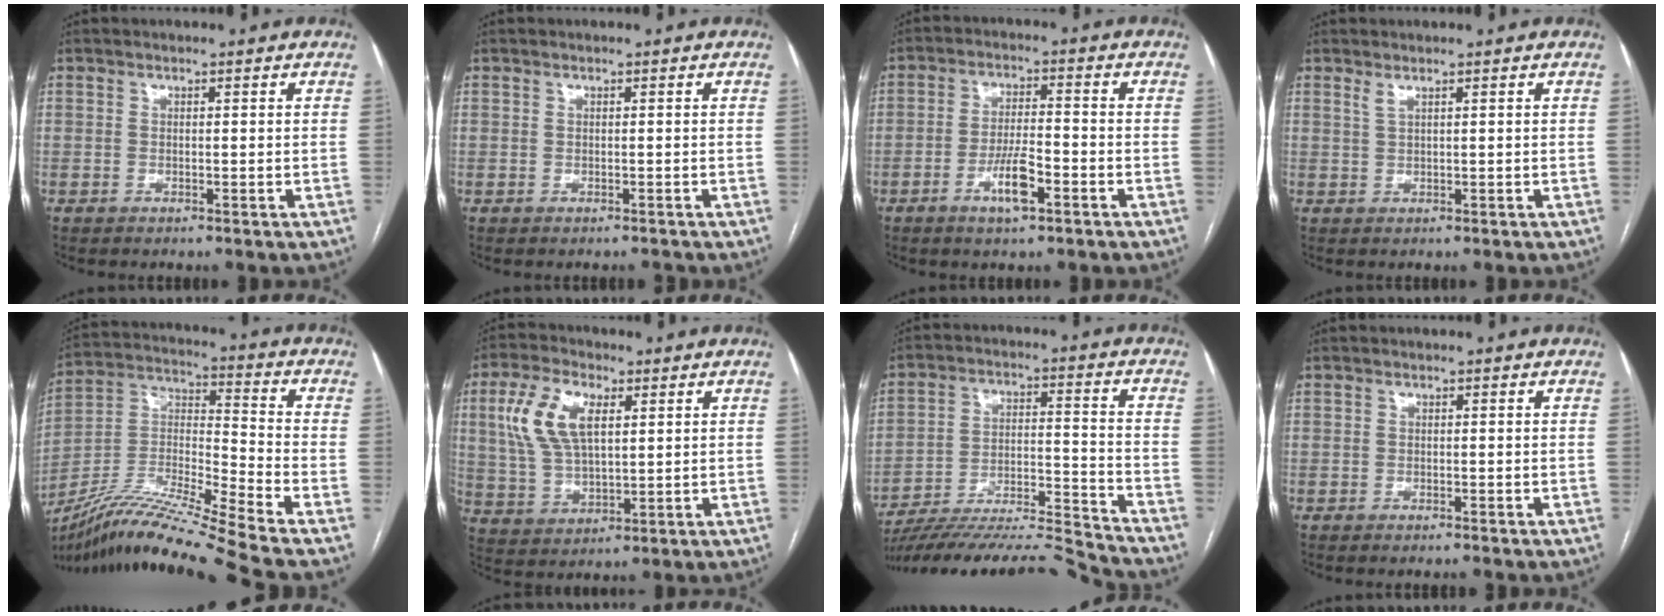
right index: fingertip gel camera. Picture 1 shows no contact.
{"total": 0.0}
{"total": 6.2, "force": [-3.1, 1.3, 5.3], "torque": [-0.102, -0.002, -0.053]}
{"total": 1.2, "force": [0.9, 0.0, 0.8], "torque": [-0.022, 0.000, 0.019]}
{"total": 18.5, "force": [-15.5, -2.7, 9.7], "torque": [-0.203, -0.006, -0.283]}
{"total": 10.7, "force": [3.5, 5.1, 8.8], "torque": [-0.199, 0.017, 0.071]}
{"total": 18.6, "force": [-17.7, -0.6, 5.5], "torque": [-0.107, 0.007, -0.287]}
{"total": 1.0, "force": [-1.0, 0.0, 0.3], "torque": [-0.005, -0.002, -0.013]}